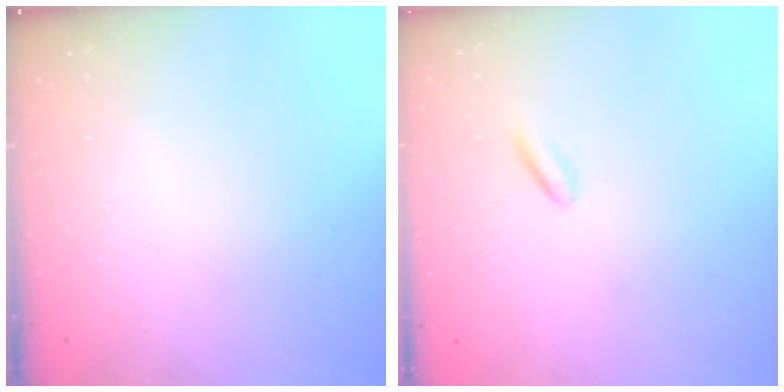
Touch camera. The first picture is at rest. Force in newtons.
{"total": 2.5, "press": 2.4, "slide": 0.7}